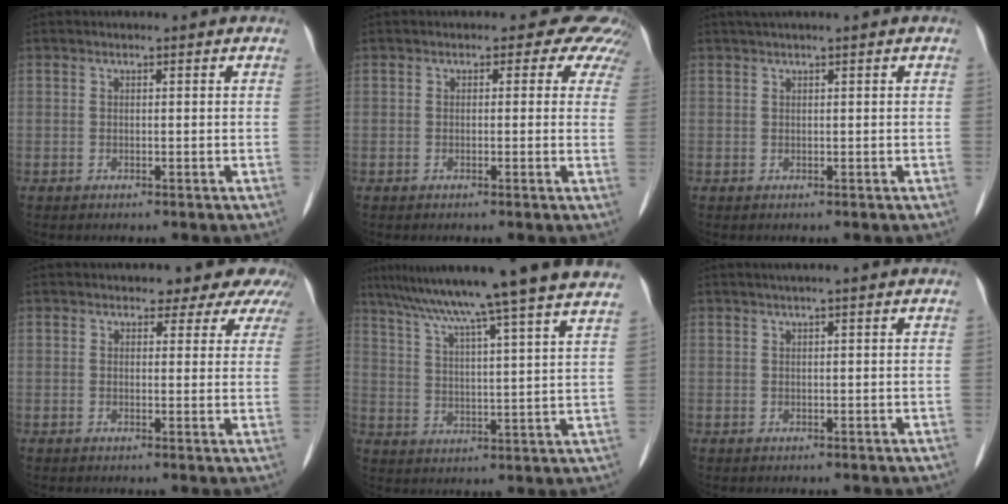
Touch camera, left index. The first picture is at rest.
{"total": 6.1, "force": [4.9, 3.4, 1.5], "torque": [0.010, 0.009, 0.018]}
{"total": 1.4, "force": [1.0, -0.2, 1.0], "torque": [-0.021, 0.014, 0.023]}
{"total": 7.0, "force": [6.0, 3.1, 1.5], "torque": [0.004, 0.004, 0.043]}
{"total": 21.9, "force": [18.4, -1.7, 11.8], "torque": [-0.197, -0.002, 0.252]}
{"total": 1.3, "force": [0.7, -0.3, 1.0], "torque": [-0.022, 0.004, 0.018]}